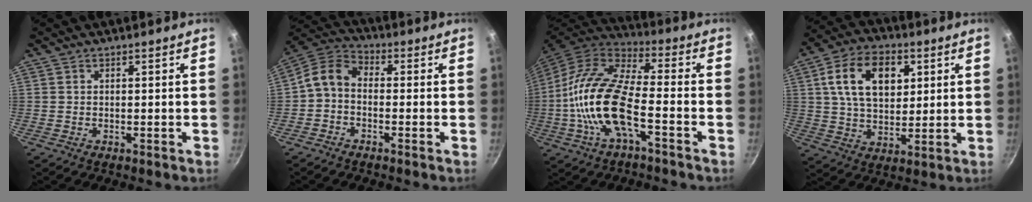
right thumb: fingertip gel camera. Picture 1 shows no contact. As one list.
[{"total": 7.5, "force": [-0.9, 5.2, 5.3], "torque": [-0.092, 0.028, -0.037]}, {"total": 18.0, "force": [-4.7, 7.2, 15.9], "torque": [-0.328, 0.037, -0.091]}, {"total": 15.2, "force": [4.7, 9.6, 10.8], "torque": [-0.160, -0.004, 0.082]}]